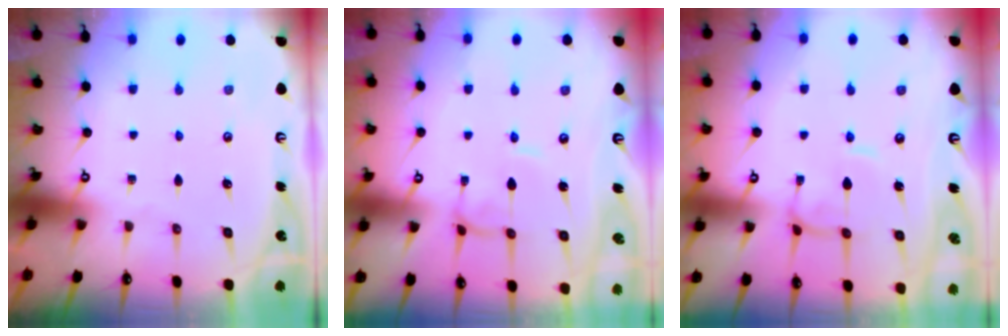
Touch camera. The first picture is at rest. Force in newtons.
{"total": 1.4, "press": 1.4, "slide": 0.2}
{"total": 0.7, "press": 0.5, "slide": 0.4}